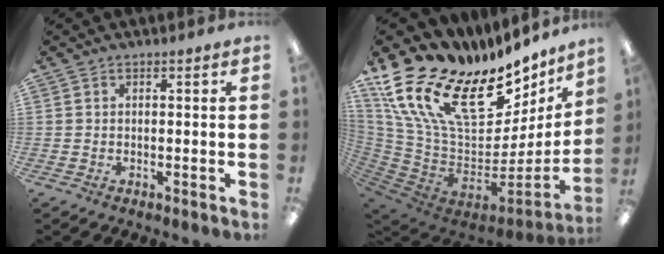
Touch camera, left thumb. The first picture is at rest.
{"total": 23.6, "force": [13.8, 11.9, 15.0], "torque": [-0.280, -0.099, 0.267]}